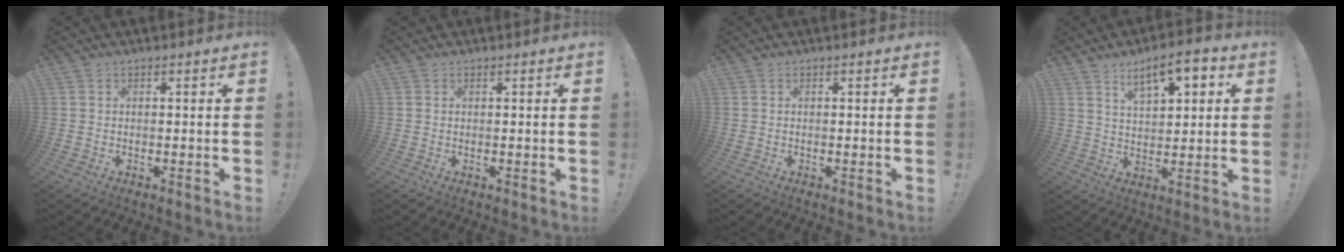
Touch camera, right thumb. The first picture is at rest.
{"total": 0.0}
{"total": 0.0}
{"total": 9.7, "force": [5.2, 4.0, 7.0], "torque": [-0.107, -0.018, 0.089]}